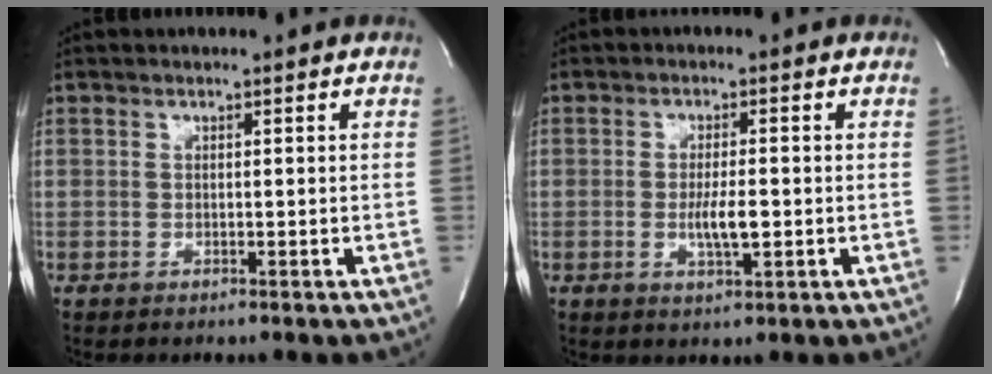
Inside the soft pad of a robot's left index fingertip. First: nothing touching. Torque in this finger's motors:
{"motor_torque": [0.88, 0.10, 0.06, 0.04]}